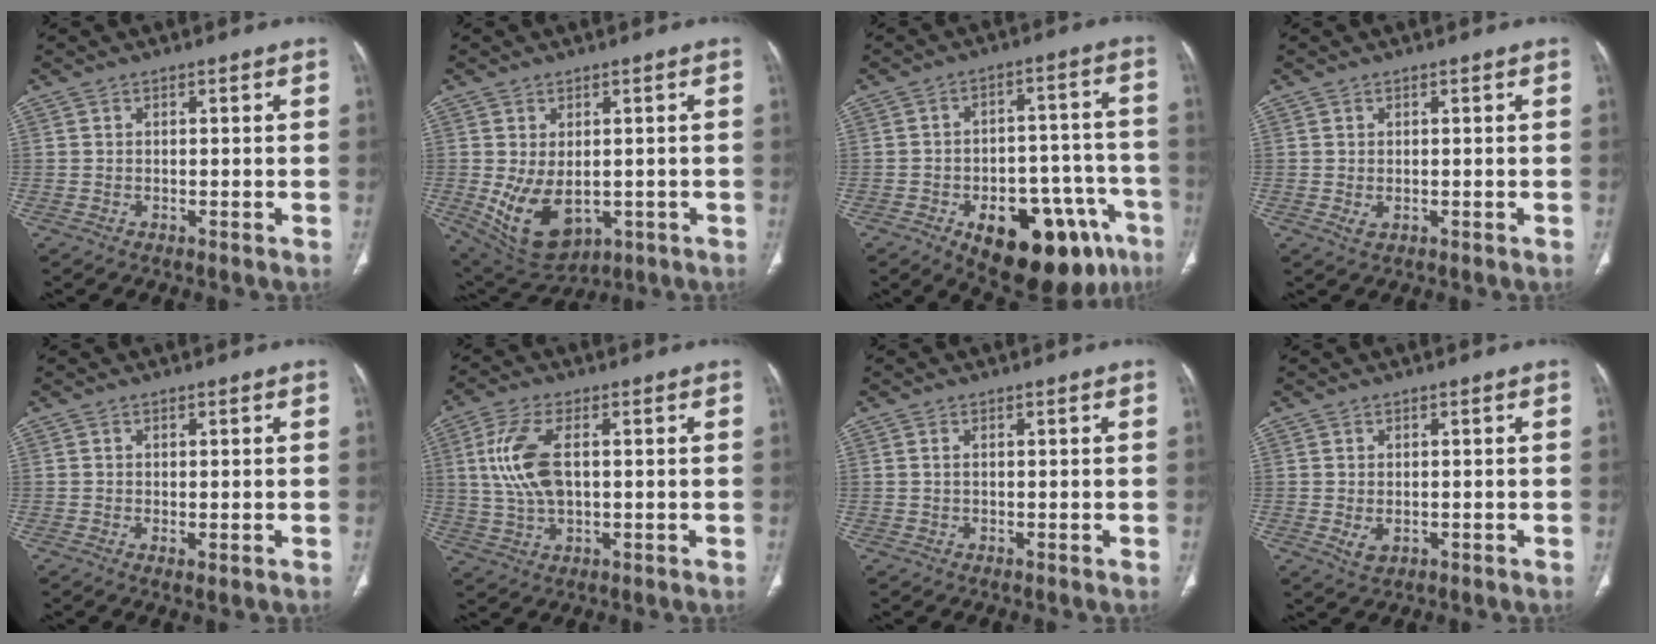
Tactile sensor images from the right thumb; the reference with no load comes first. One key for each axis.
{"total": 11.3, "fx": -2.0, "fy": 7.1, "fz": 8.6, "tx": -0.141, "ty": -0.009, "tz": -0.004}
{"total": 21.6, "fx": -10.9, "fy": 10.8, "fz": 15.3, "tx": -0.145, "ty": 0.064, "tz": -0.135}
{"total": 1.3, "fx": -0.3, "fy": 0.8, "fz": 1.0, "tx": -0.021, "ty": -0.003, "tz": 0.003}
{"total": 1.1, "fx": -0.3, "fy": 0.5, "fz": 1.0, "tx": -0.022, "ty": -0.006, "tz": 0.000}
{"total": 10.2, "fx": 1.5, "fy": 5.1, "fz": 8.7, "tx": -0.194, "ty": 0.004, "tz": 0.032}
{"total": 0.6, "fx": 0.2, "fy": 0.3, "fz": 0.5, "tx": -0.012, "ty": 0.002, "tz": 0.004}
{"total": 2.4, "fx": -0.4, "fy": 1.6, "fz": 1.7, "tx": -0.028, "ty": -0.004, "tz": 0.003}